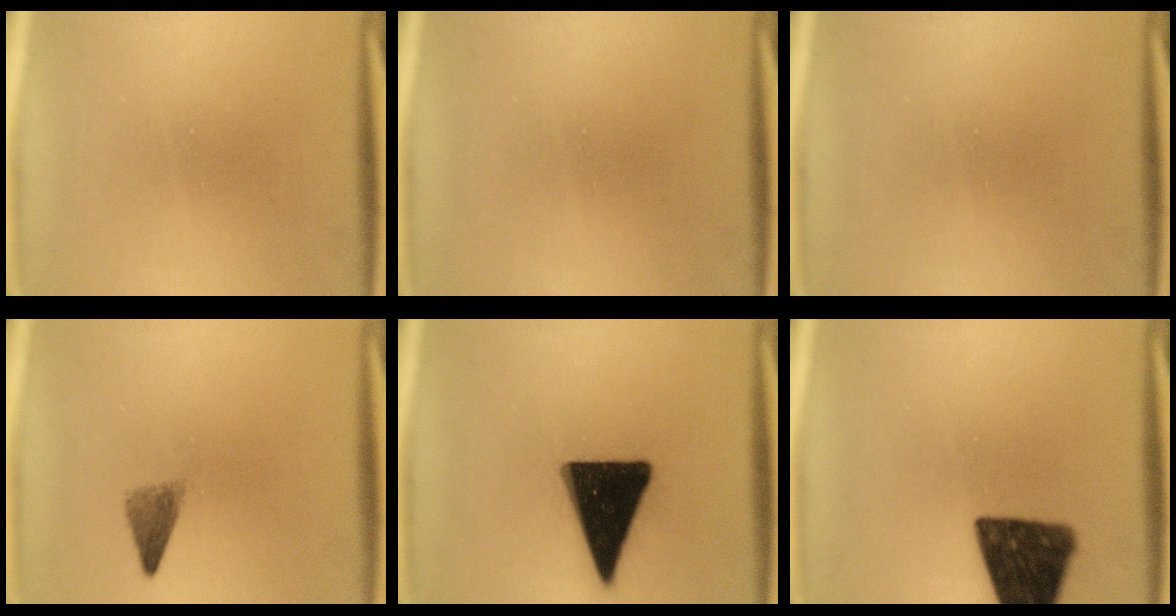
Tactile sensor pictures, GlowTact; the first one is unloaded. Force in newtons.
{"total": 0.0}
{"total": 0.0}
{"total": 2.5}
{"total": 18.5}
{"total": 16.6}